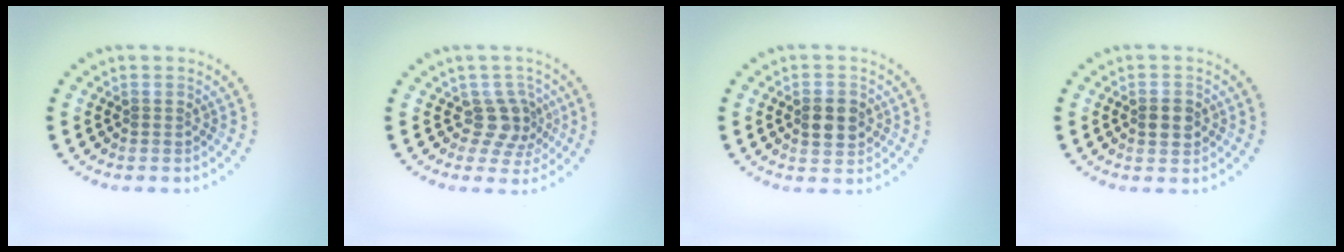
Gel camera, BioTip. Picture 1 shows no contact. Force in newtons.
{"total": 2.9, "press": 2.2, "slide": 1.8}
{"total": 2.8, "press": 2.8, "slide": 0.2}
{"total": 2.0, "press": 2.0, "slide": 0.2}